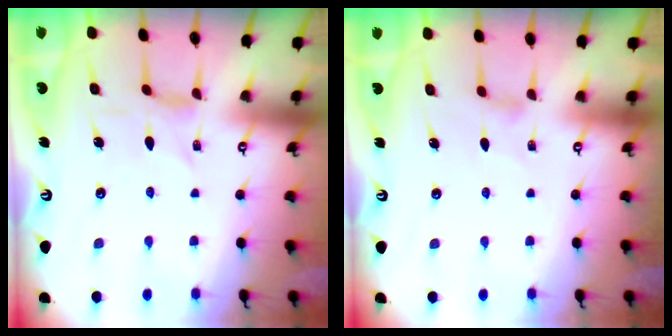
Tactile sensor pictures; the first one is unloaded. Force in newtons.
{"total": 2.2, "press": 2.2, "slide": 0.3}